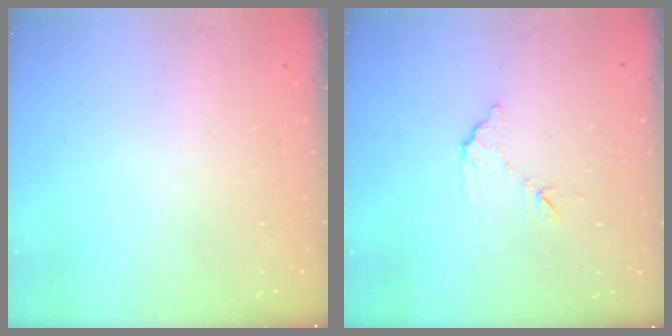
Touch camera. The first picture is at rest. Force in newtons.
{"total": 7.4, "press": 7.4, "slide": 0.2}